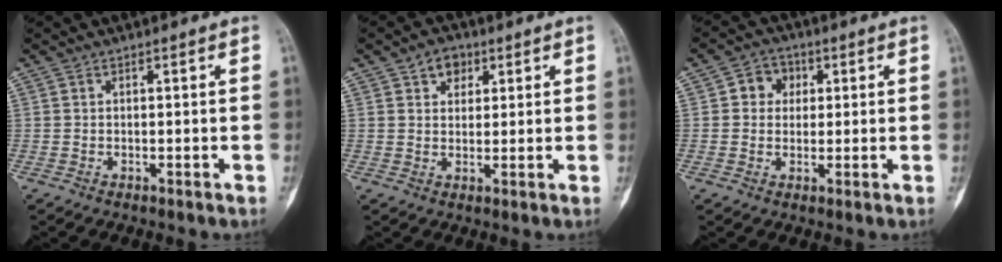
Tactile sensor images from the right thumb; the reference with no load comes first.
{"total": 4.4, "force": [2.2, 3.2, 2.0], "torque": [-0.008, -0.006, 0.033]}
{"total": 4.8, "force": [1.1, 4.3, 2.0], "torque": [0.000, 0.006, 0.010]}